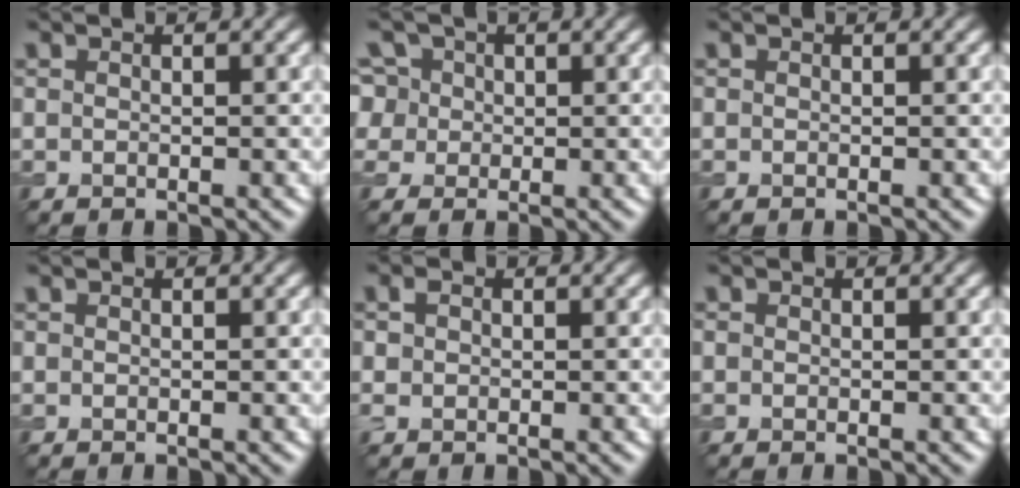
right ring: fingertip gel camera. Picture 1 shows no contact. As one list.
[{"total": 6.5, "force": [2.3, 5.3, 2.9], "torque": [-0.058, 0.033, 0.011]}, {"total": 0.0}, {"total": 0.0}, {"total": 1.7, "force": [0.2, 1.4, 0.8], "torque": [-0.019, 0.002, 0.002]}, {"total": 0.0}]